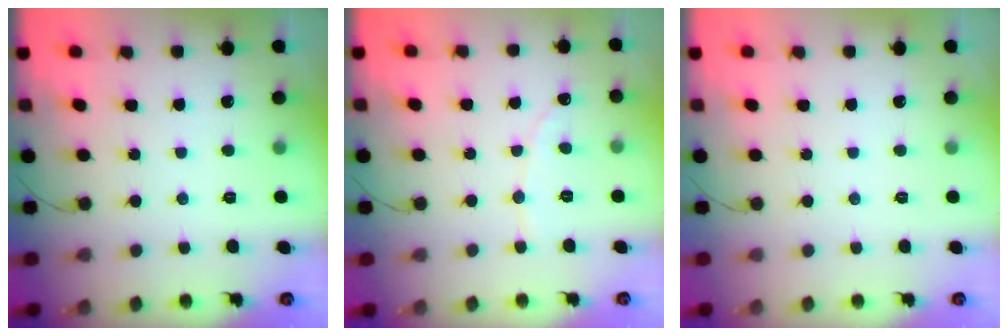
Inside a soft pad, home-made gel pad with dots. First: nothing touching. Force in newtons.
{"total": 1.7, "press": 1.7, "slide": 0.1}
{"total": 0.0}